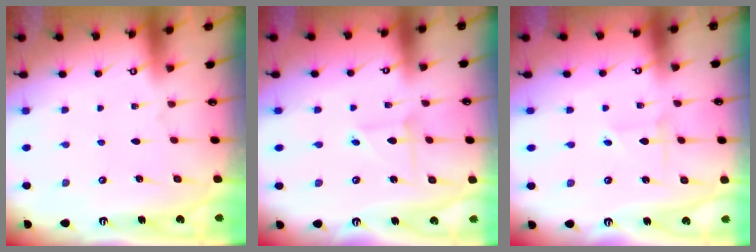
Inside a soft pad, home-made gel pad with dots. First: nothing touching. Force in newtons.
{"total": 2.8, "press": 2.8, "slide": 0.2}
{"total": 1.0, "press": 1.0, "slide": 0.1}